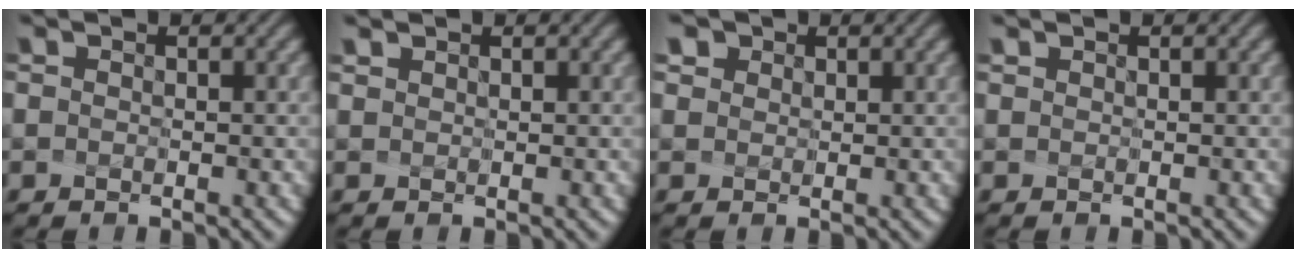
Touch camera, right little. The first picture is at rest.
{"total": 0.5, "force": [0.5, 0.2, 0.0], "torque": [-0.004, 0.007, 0.012]}
{"total": 2.6, "force": [1.5, 2.0, 0.8], "torque": [-0.007, 0.019, 0.011]}
{"total": 0.0}